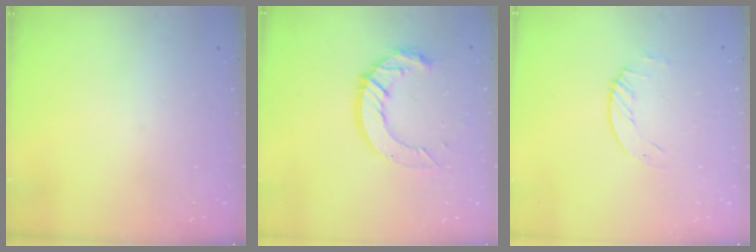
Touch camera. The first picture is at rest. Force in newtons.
{"total": 12.3, "press": 12.2, "slide": 1.2}
{"total": 1.7, "press": 1.7, "slide": 0.2}